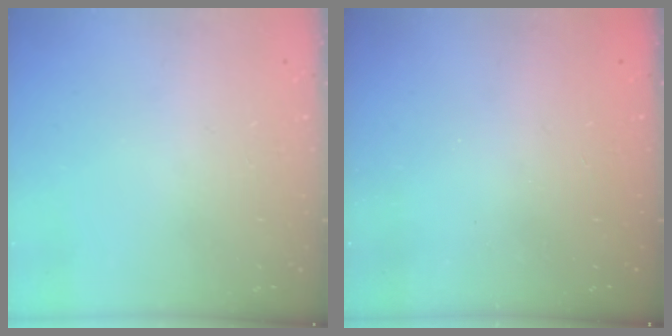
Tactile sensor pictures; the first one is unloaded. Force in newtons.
{"total": 2.4, "press": 2.3, "slide": 0.8}